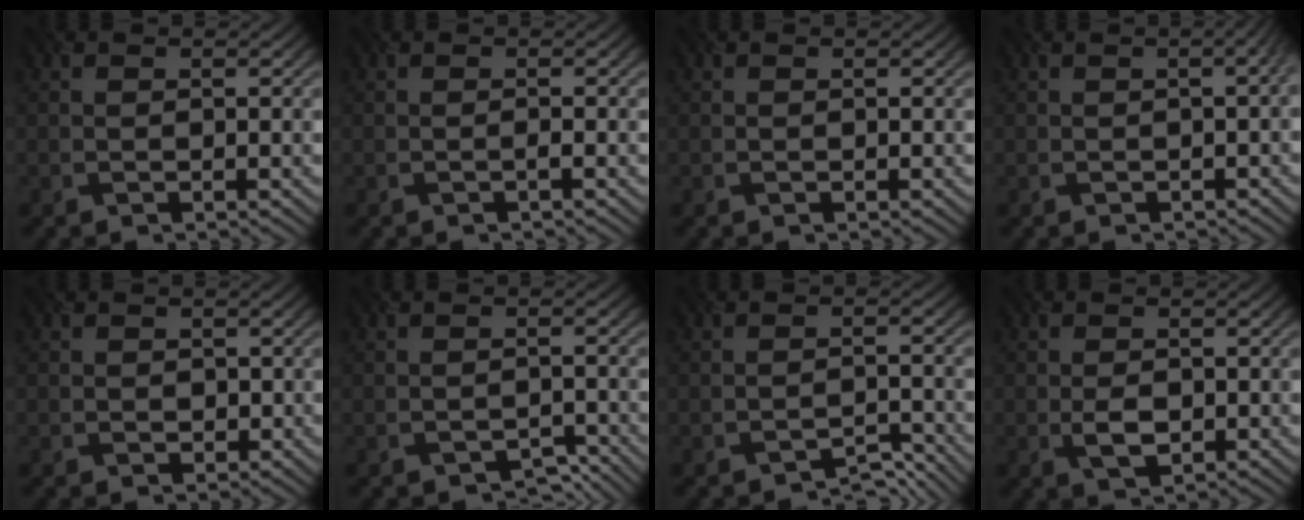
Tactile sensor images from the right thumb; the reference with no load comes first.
{"total": 0.5, "force": [-0.5, -0.1, -0.1], "torque": [0.001, 0.006, -0.010]}
{"total": 0.0}
{"total": 3.1, "force": [0.0, 1.6, 2.7], "torque": [-0.014, 0.013, -0.006]}
{"total": 1.1, "force": [-0.3, 1.1, 0.0], "torque": [0.004, -0.002, 0.008]}
{"total": 2.5, "force": [-2.4, 0.8, -0.1], "torque": [0.001, -0.004, -0.028]}
{"total": 3.3, "force": [-3.3, 0.2, -0.1], "torque": [0.001, 0.005, -0.048]}
{"total": 2.5, "force": [-0.8, 1.6, 1.6], "torque": [-0.045, -0.005, -0.010]}